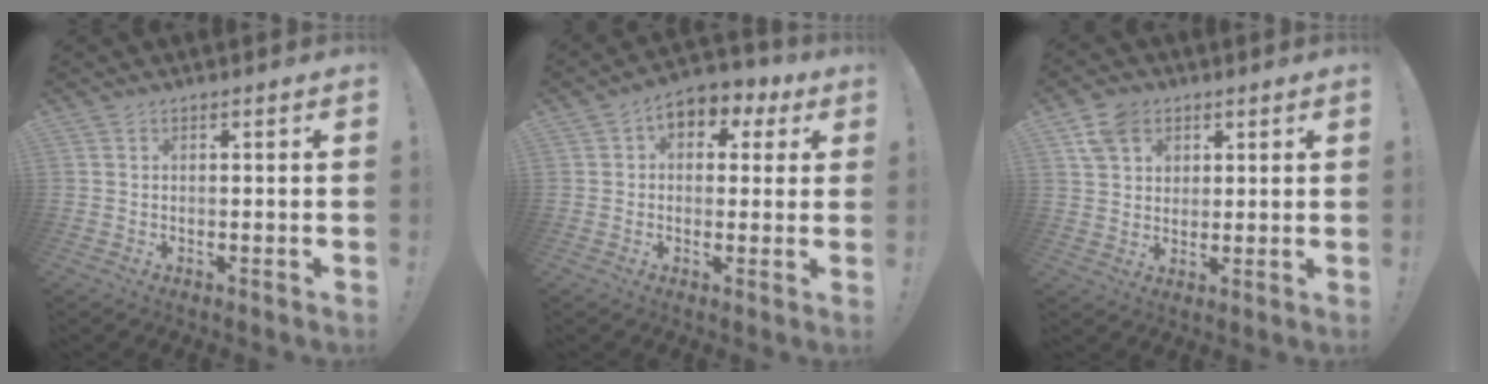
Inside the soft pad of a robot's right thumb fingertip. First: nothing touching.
{"total": 6.7, "force": [1.7, 5.2, 3.8], "torque": [-0.039, -0.005, 0.032]}
{"total": 9.0, "force": [4.5, 6.8, 3.8], "torque": [-0.065, -0.009, 0.089]}